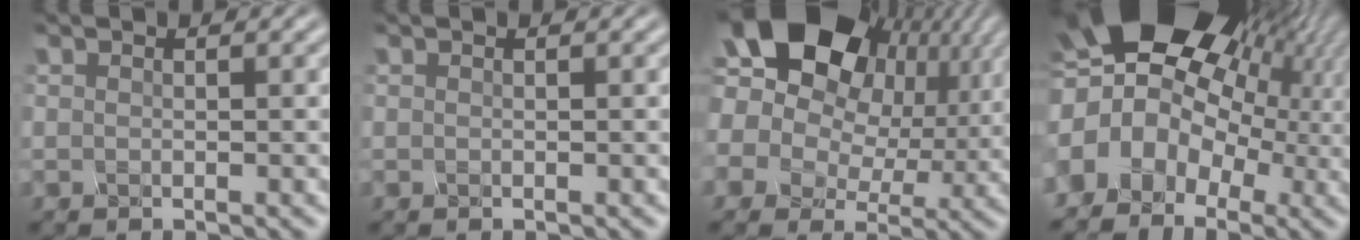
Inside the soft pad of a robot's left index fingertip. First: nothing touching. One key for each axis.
{"total": 0.0}
{"total": 14.0, "fx": 5.0, "fy": 9.8, "fz": 8.6, "tx": -0.180, "ty": 0.018, "tz": 0.113}
{"total": 13.4, "fx": 1.3, "fy": 10.3, "fz": 8.5, "tx": -0.178, "ty": 0.004, "tz": 0.059}